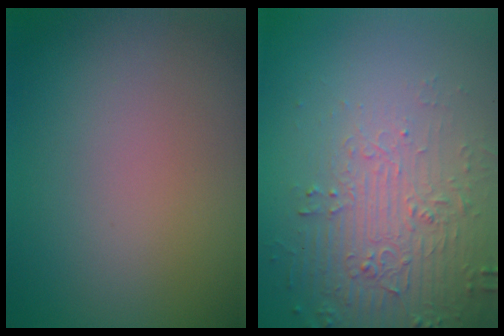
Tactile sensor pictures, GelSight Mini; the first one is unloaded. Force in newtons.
{"total": 5.7, "press": 3.9, "slide": 4.2}